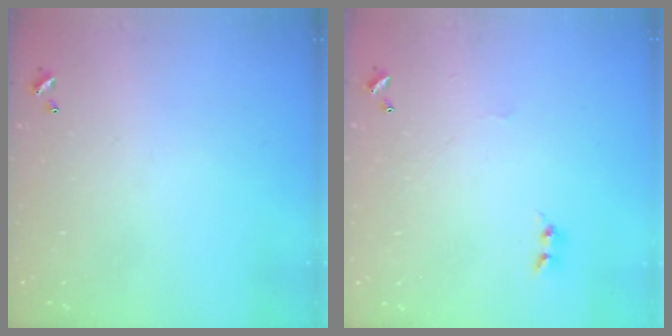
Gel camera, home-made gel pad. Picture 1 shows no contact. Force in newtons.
{"total": 1.7, "press": 1.6, "slide": 0.5}